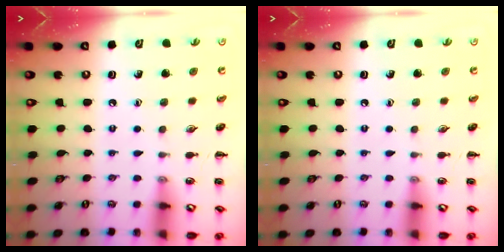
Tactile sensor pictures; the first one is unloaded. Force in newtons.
{"total": 0.0}